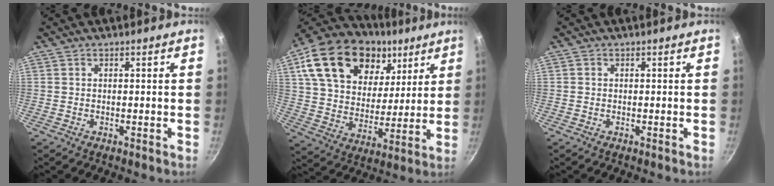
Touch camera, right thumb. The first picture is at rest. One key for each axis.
{"total": 27.0, "fx": 12.5, "fy": 17.5, "fz": 16.3, "tx": -0.271, "ty": -0.025, "tz": 0.215}
{"total": 0.0}